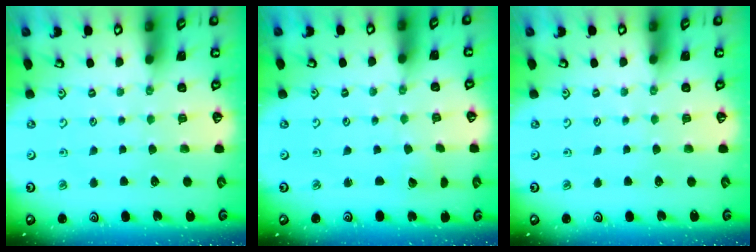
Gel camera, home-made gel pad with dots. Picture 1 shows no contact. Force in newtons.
{"total": 1.6, "press": 1.6, "slide": 0.0}
{"total": 0.0}